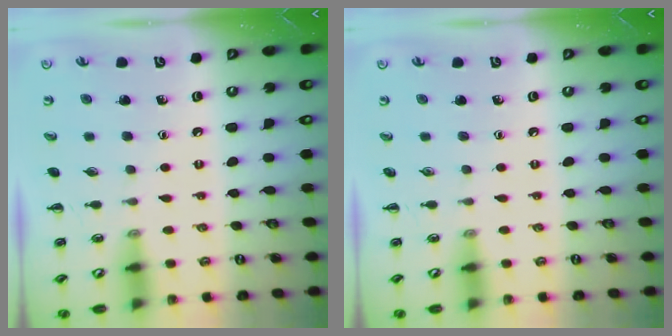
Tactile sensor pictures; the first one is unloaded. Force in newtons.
{"total": 0.0}